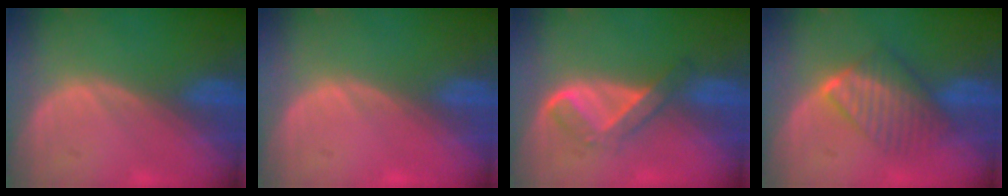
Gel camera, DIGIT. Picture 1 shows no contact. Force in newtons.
{"total": 0.7, "press": 0.1, "slide": 0.7}
{"total": 5.4, "press": 4.5, "slide": 3.0}
{"total": 6.4, "press": 6.3, "slide": 0.8}